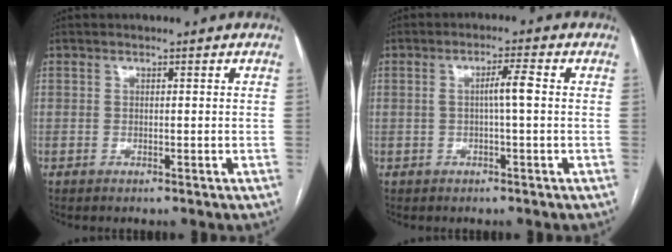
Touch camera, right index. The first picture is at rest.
{"total": 3.4, "force": [0.1, -0.1, 3.4], "torque": [-0.061, 0.005, 0.001]}